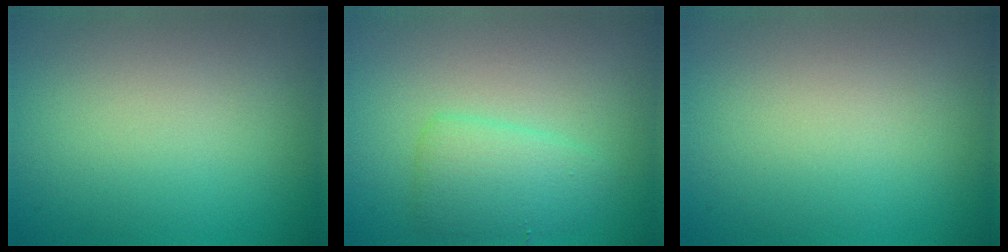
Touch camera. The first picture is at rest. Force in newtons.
{"total": 3.1, "press": 3.1, "slide": 0.1}
{"total": 0.0}